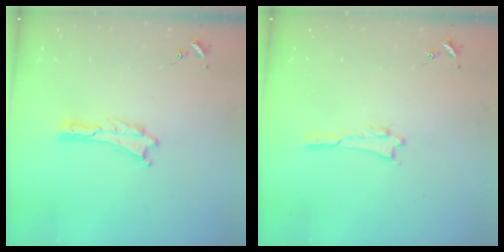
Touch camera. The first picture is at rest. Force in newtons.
{"total": 0.0}